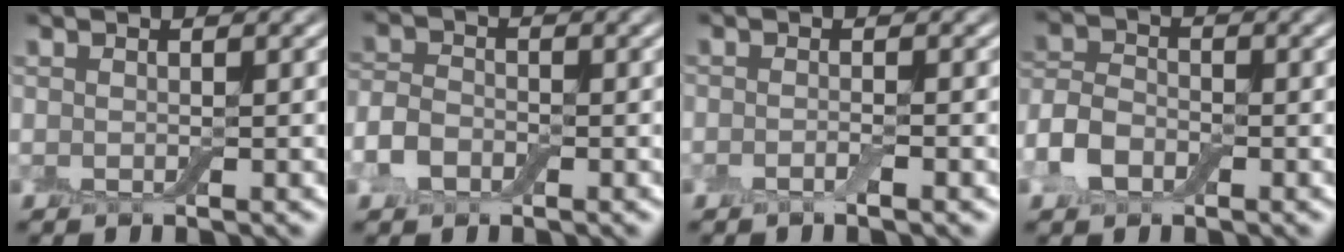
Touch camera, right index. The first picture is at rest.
{"total": 2.8, "force": [-1.3, 2.0, 1.5], "torque": [-0.035, 0.002, -0.035]}
{"total": 1.0, "force": [-0.6, 0.1, 0.8], "torque": [-0.013, -0.003, -0.011]}
{"total": 3.7, "force": [-1.7, 2.5, 2.1], "torque": [-0.049, 0.004, -0.045]}